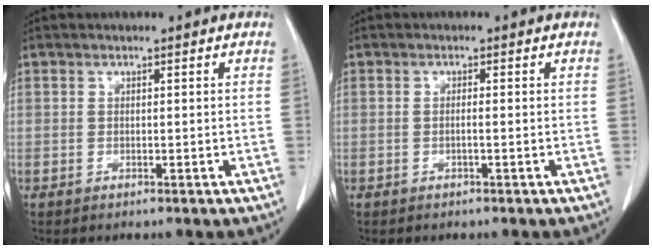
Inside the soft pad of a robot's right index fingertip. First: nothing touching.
{"total": 0.8, "force": [-0.2, 0.0, 0.8], "torque": [-0.016, 0.001, -0.002]}